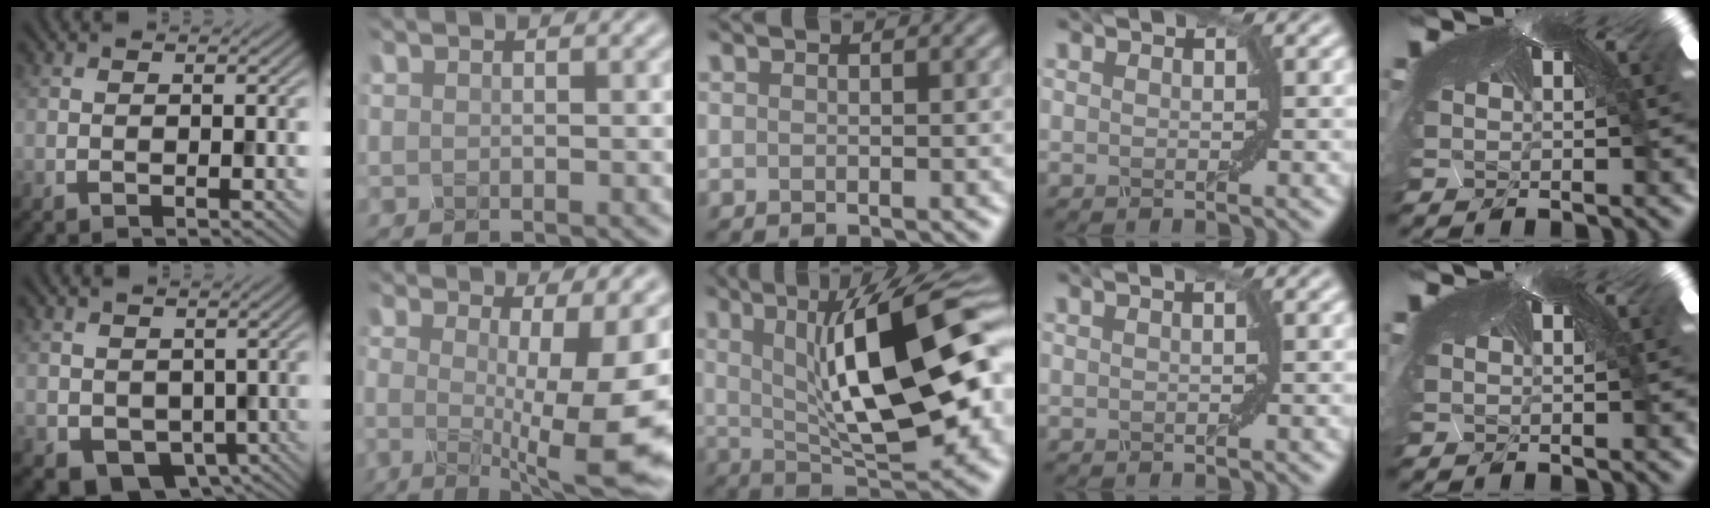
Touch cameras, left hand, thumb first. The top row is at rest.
{"thumb": {"total": 4.9, "force": [-0.8, 4.2, 2.3], "torque": [-0.050, -0.031, -0.003]}, "index": {"total": 11.9, "force": [-1.1, 2.6, 11.5], "torque": [-0.142, -0.011, -0.020]}, "middle": {"total": 14.5, "force": [2.2, 4.6, 13.5], "torque": [-0.192, 0.012, 0.028]}, "ring": {"total": 0.5, "force": [0.1, -0.5, -0.2], "torque": [0.000, 0.002, 0.006]}}